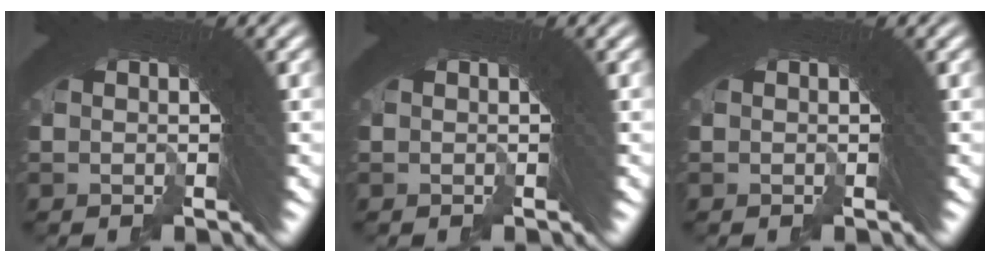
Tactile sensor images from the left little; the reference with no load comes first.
{"total": 0.0}
{"total": 0.0}